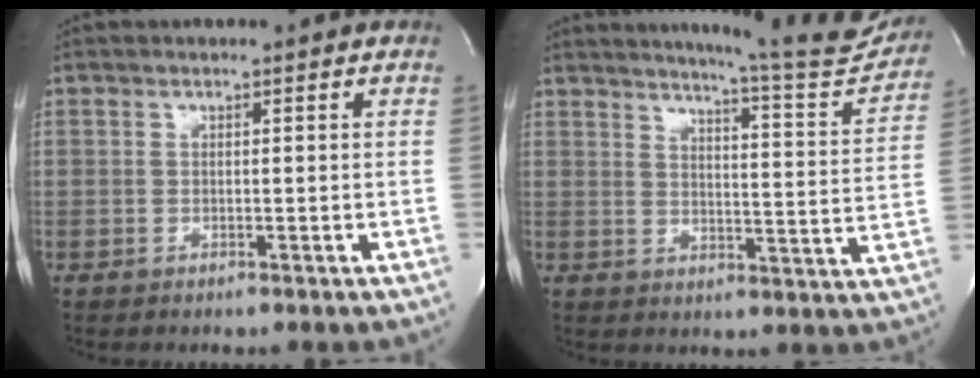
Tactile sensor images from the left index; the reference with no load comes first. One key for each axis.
{"total": 16.2, "fx": 15.3, "fy": 0.4, "fz": 5.4, "tx": -0.076, "ty": -0.080, "tz": 0.178}